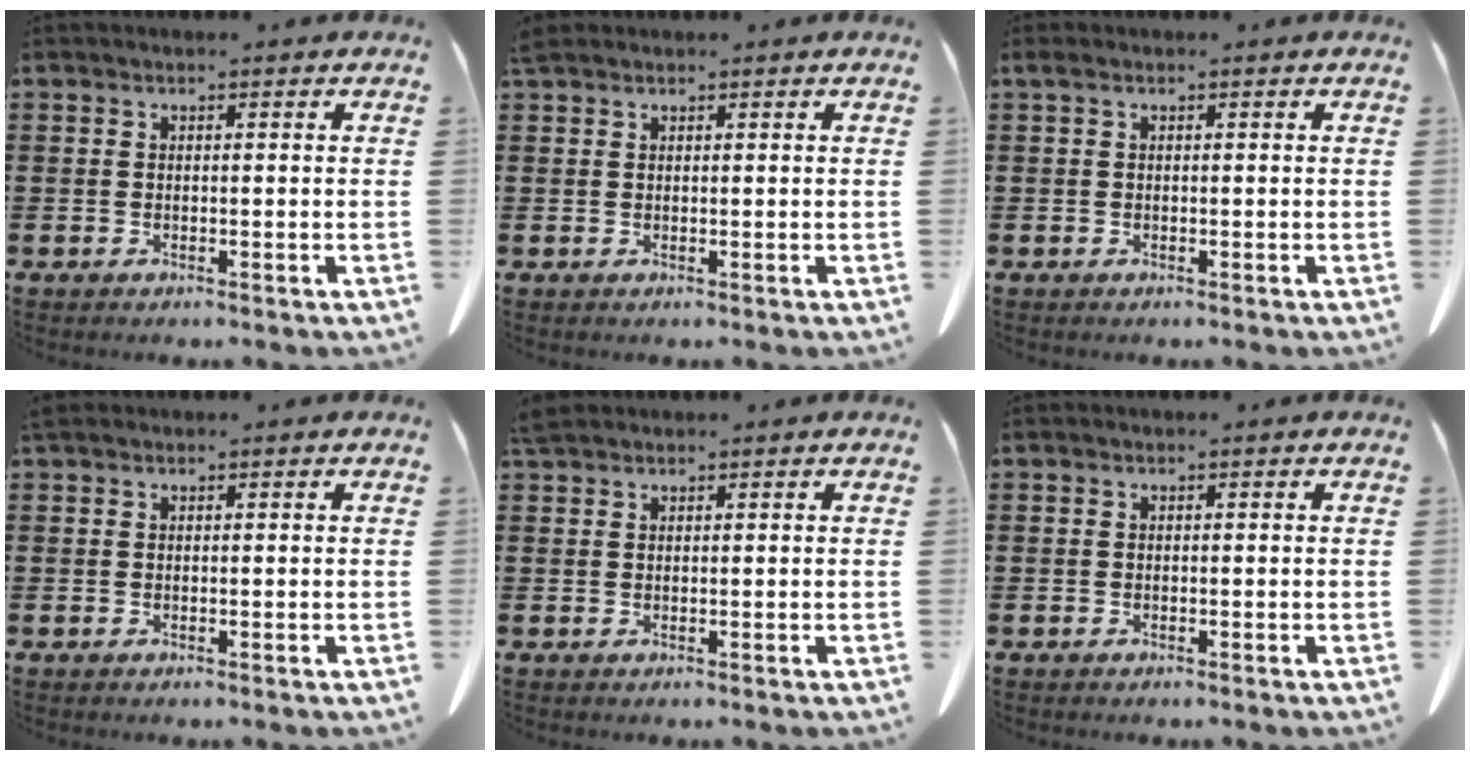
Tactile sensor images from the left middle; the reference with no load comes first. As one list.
[{"total": 1.1, "force": [1.0, 0.2, 0.3], "torque": [-0.010, -0.001, 0.021]}, {"total": 0.5, "force": [0.0, 0.2, 0.5], "torque": [-0.010, 0.004, -0.001]}, {"total": 0.6, "force": [0.5, 0.1, 0.3], "torque": [-0.007, 0.000, 0.011]}, {"total": 1.7, "force": [1.5, 0.3, 0.7], "torque": [-0.019, 0.001, 0.030]}, {"total": 0.0}]